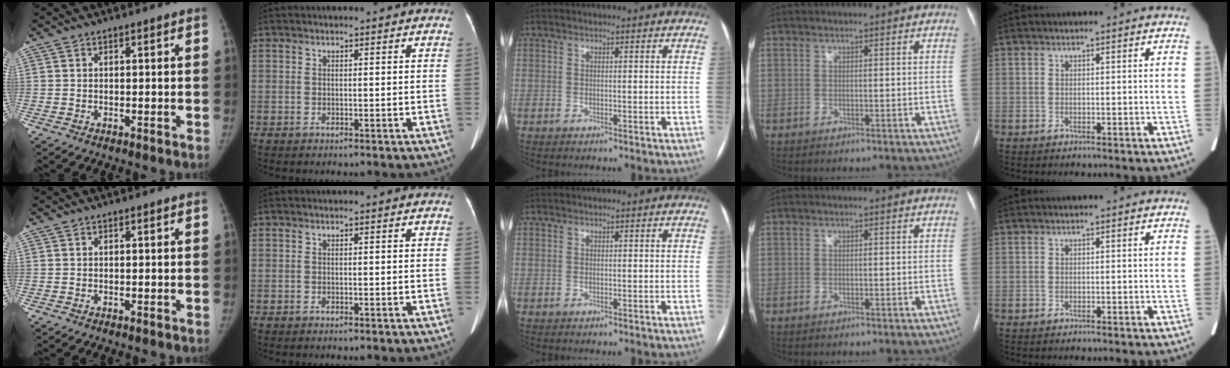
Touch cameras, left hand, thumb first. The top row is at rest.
{}